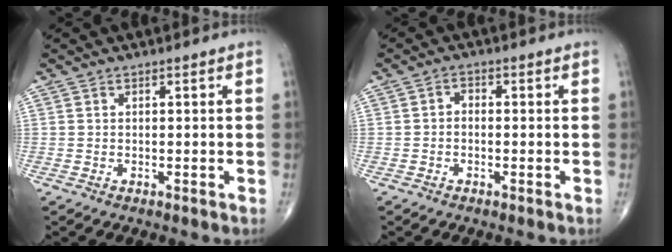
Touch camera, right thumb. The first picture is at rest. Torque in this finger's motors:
{"motor_torque": [-0.19, 0.12, 0.24, -0.02, -0.02]}